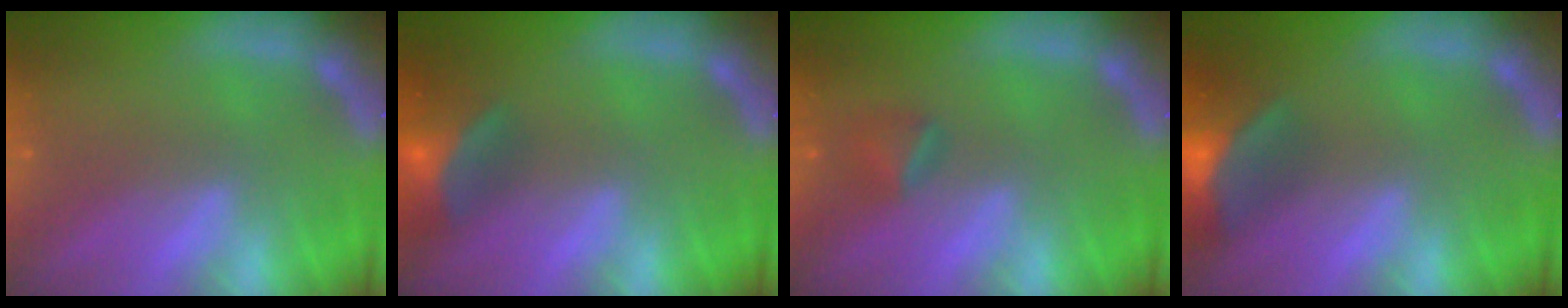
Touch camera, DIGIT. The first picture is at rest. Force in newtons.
{"total": 7.0}
{"total": 1.9}
{"total": 9.9}